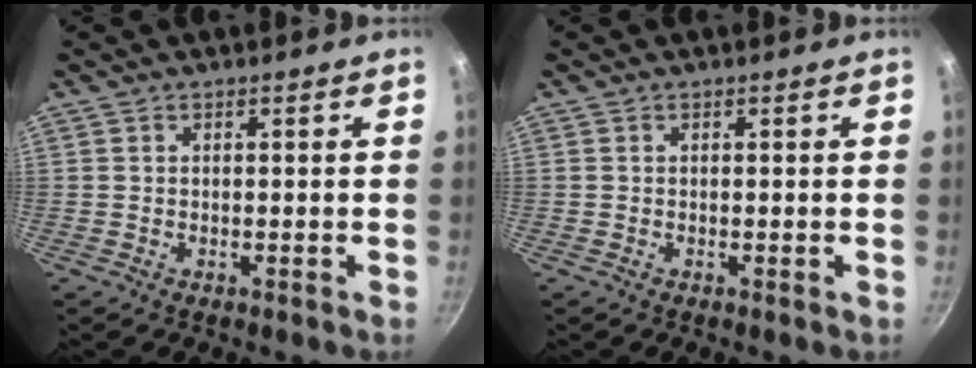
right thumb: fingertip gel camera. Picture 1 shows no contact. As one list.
[{"total": 0.0}]